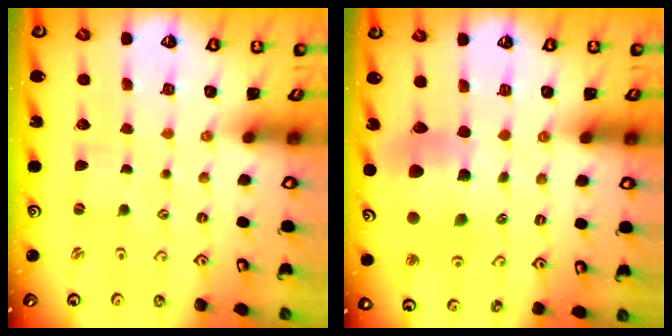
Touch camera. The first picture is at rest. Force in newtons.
{"total": 12.9, "press": 12.8, "slide": 1.9}